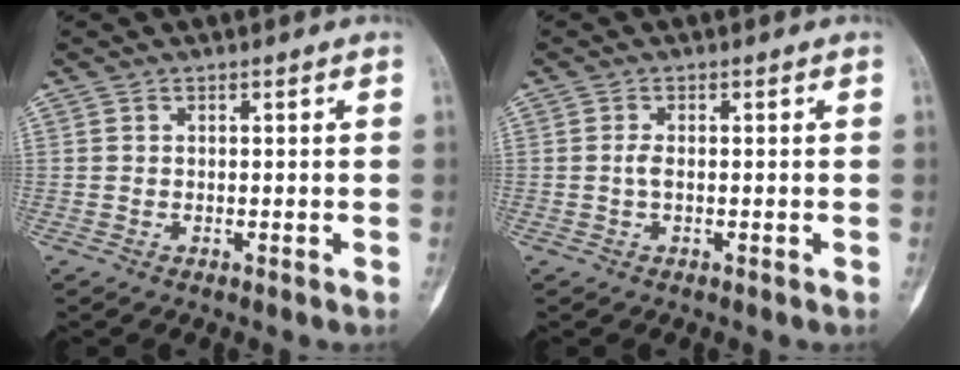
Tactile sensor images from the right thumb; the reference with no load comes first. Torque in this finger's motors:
{"motor_torque": [0.53, 0.49, 0.46, -0.31, 0.18]}